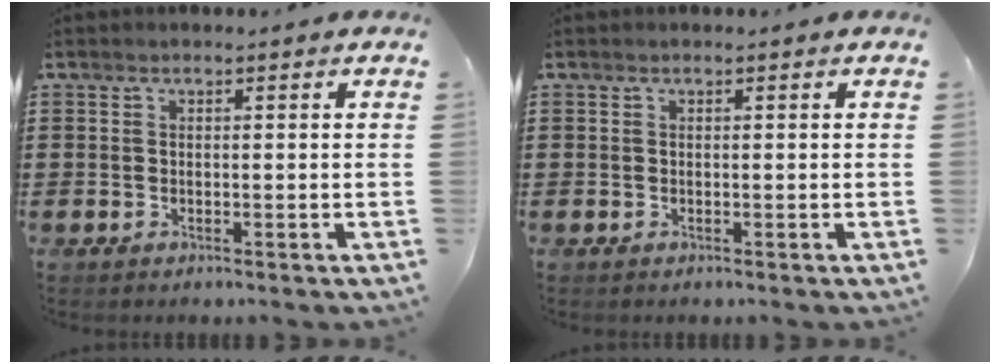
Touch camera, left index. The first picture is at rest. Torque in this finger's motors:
{"motor_torque": [0.03, 0.00, 0.01, 0.00]}